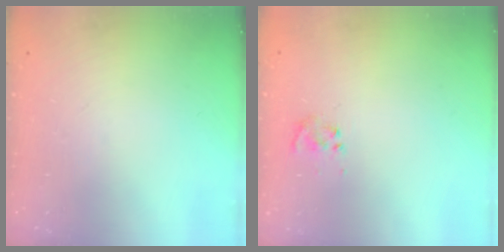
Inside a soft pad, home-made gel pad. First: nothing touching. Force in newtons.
{"total": 2.5, "press": 2.4, "slide": 0.8}